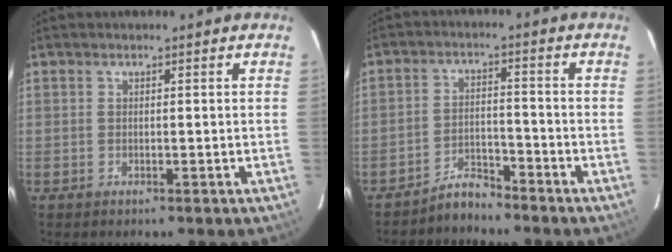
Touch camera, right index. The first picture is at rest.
{"total": 3.9, "force": [-3.8, 0.5, 0.1], "torque": [0.000, -0.006, -0.068]}